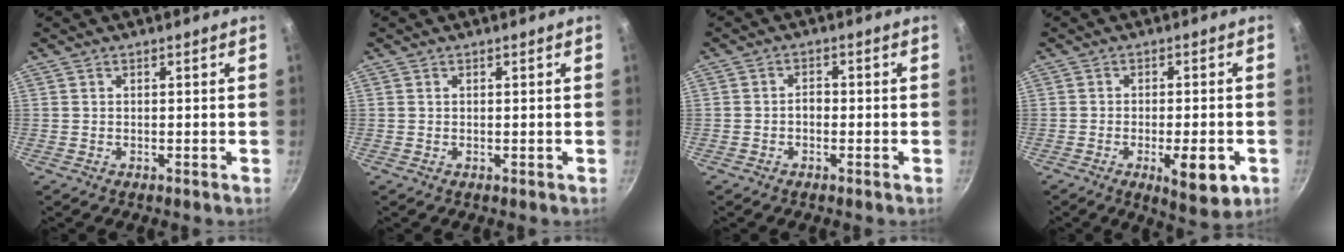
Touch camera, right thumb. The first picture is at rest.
{"total": 0.0}
{"total": 1.9, "force": [-0.7, 1.4, 1.2], "torque": [-0.011, 0.011, -0.014]}
{"total": 9.3, "force": [-3.3, 3.3, 8.1], "torque": [-0.097, 0.006, -0.038]}